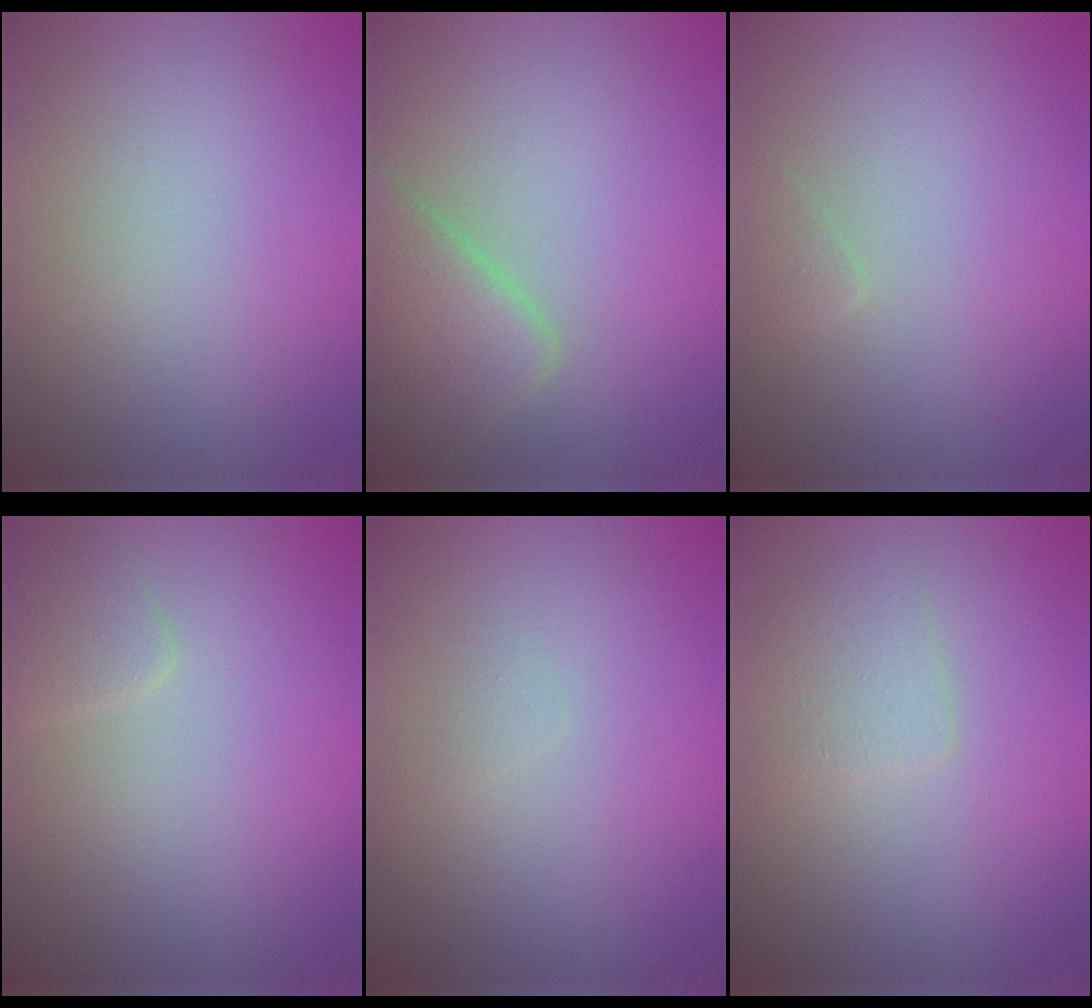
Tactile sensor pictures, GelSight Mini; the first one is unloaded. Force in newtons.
{"total": 4.6, "press": 4.6, "slide": 0.2}
{"total": 0.6, "press": 0.6, "slide": 0.0}
{"total": 1.5, "press": 1.5, "slide": 0.0}
{"total": 0.5, "press": 0.5, "slide": 0.0}
{"total": 2.1, "press": 2.1, "slide": 0.1}